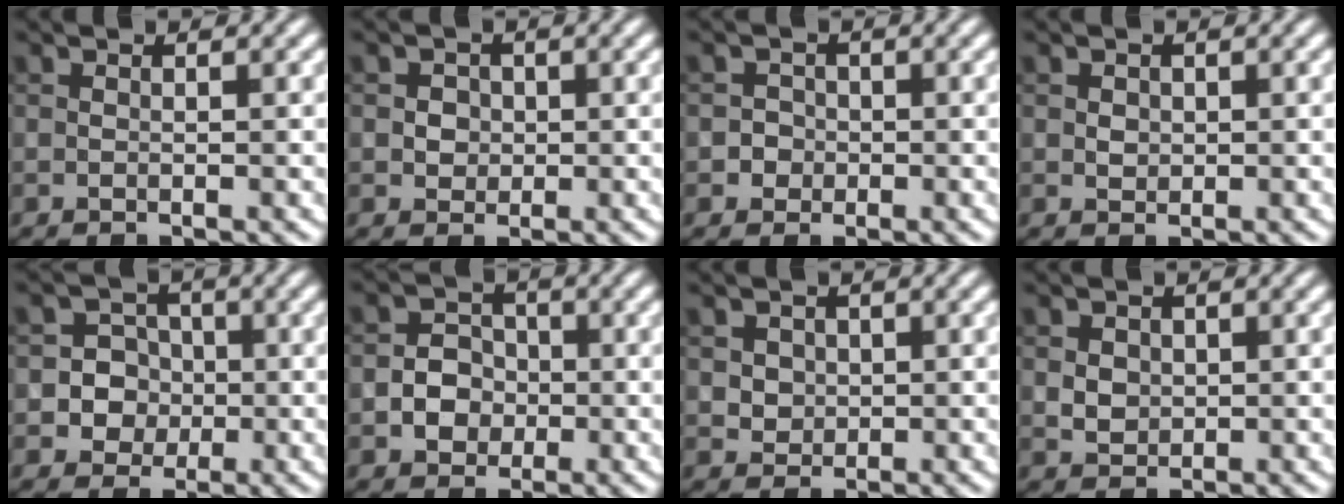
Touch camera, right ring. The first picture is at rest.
{"total": 1.8, "force": [0.3, 1.6, 0.7], "torque": [-0.001, 0.004, 0.004]}
{"total": 1.4, "force": [-0.3, 1.4, 0.2], "torque": [0.021, 0.002, -0.011]}
{"total": 0.9, "force": [0.2, 0.7, 0.4], "torque": [-0.007, -0.001, 0.005]}
{"total": 4.3, "force": [-0.7, 4.1, 1.0], "torque": [0.005, 0.019, -0.033]}
{"total": 3.0, "force": [-0.8, 2.7, 1.2], "torque": [-0.001, 0.002, -0.024]}
{"total": 2.1, "force": [0.6, 1.9, 0.8], "torque": [-0.016, 0.005, 0.023]}
{"total": 1.9, "force": [0.3, 1.6, 0.9], "torque": [-0.017, 0.000, 0.010]}